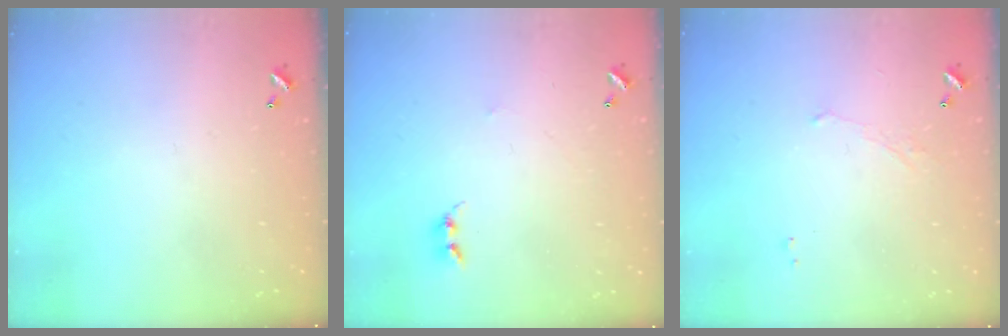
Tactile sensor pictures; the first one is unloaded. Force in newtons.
{"total": 2.9, "press": 2.9, "slide": 0.3}
{"total": 0.6, "press": 0.0, "slide": 0.6}